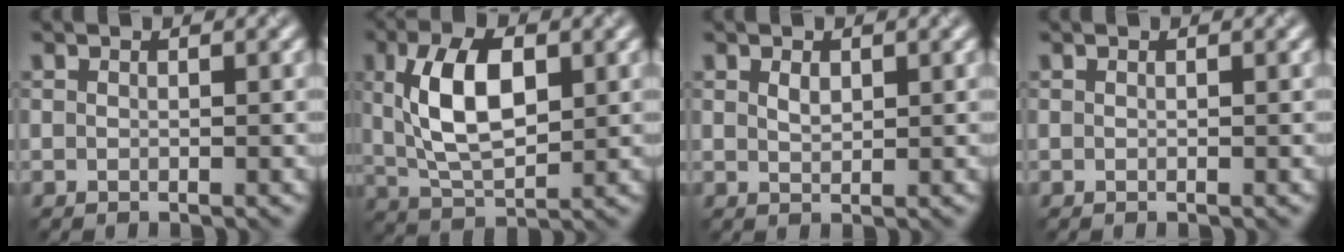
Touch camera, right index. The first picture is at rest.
{"total": 7.7, "force": [1.5, 3.8, 6.5], "torque": [-0.125, 0.007, 0.029]}
{"total": 1.1, "force": [0.6, 0.6, 0.7], "torque": [-0.016, 0.000, 0.014]}
{"total": 0.0}